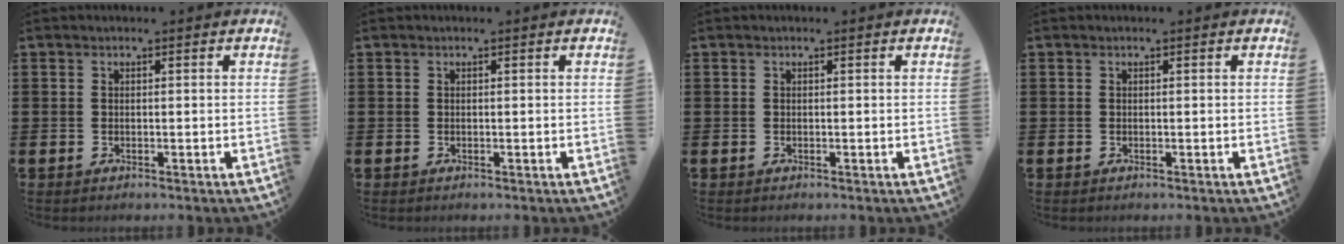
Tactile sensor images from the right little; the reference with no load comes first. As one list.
[{"total": 0.0}, {"total": 0.0}, {"total": 0.0}]